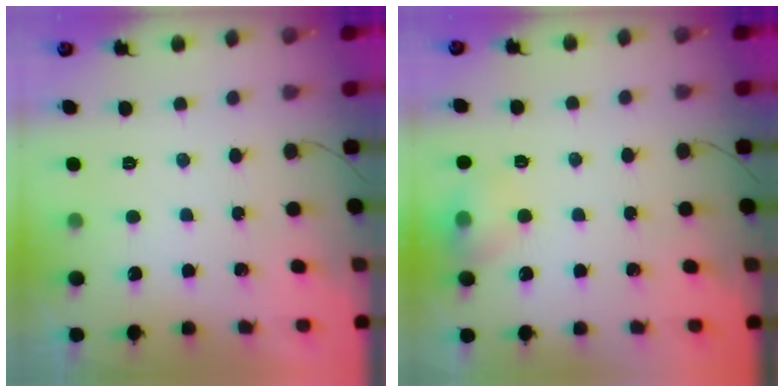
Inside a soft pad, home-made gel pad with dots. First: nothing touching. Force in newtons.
{"total": 8.5, "press": 8.3, "slide": 1.7}